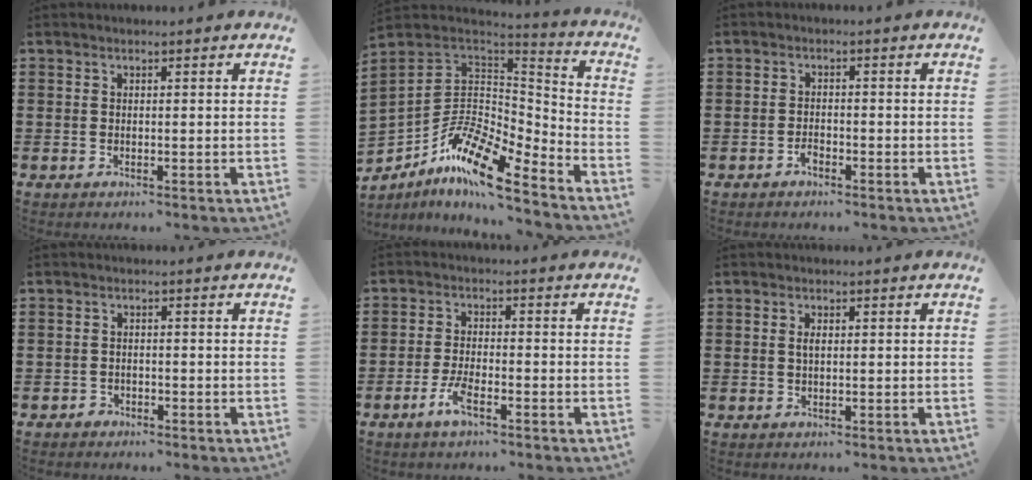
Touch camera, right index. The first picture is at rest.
{"total": 13.0, "force": [-8.2, 4.7, 8.9], "torque": [-0.183, 0.012, -0.159]}
{"total": 1.6, "force": [-1.3, 0.7, 0.7], "torque": [-0.016, -0.002, -0.025]}
{"total": 1.1, "force": [-1.0, 0.5, 0.0], "torque": [-0.003, 0.002, -0.023]}
{"total": 4.2, "force": [-2.5, 1.1, 3.2], "torque": [-0.074, -0.001, -0.052]}
{"total": 1.3, "force": [0.2, 0.6, 1.2], "torque": [-0.025, 0.004, 0.002]}